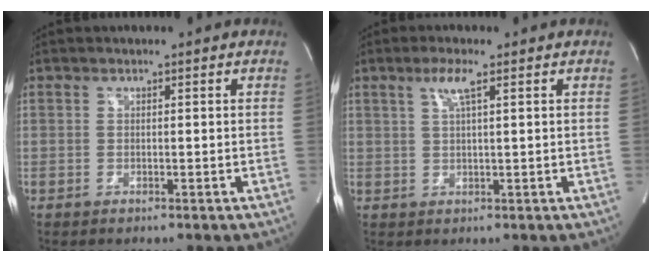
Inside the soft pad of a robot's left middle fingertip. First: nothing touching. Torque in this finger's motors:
{"motor_torque": [0.44, -0.04, 0.08, 0.05]}